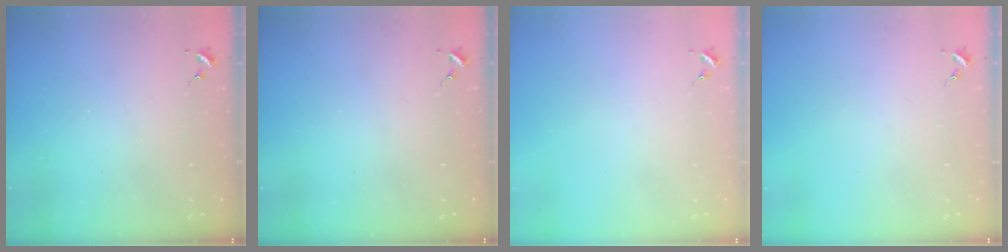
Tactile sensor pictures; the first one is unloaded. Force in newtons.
{"total": 0.0}
{"total": 0.0}
{"total": 0.0}